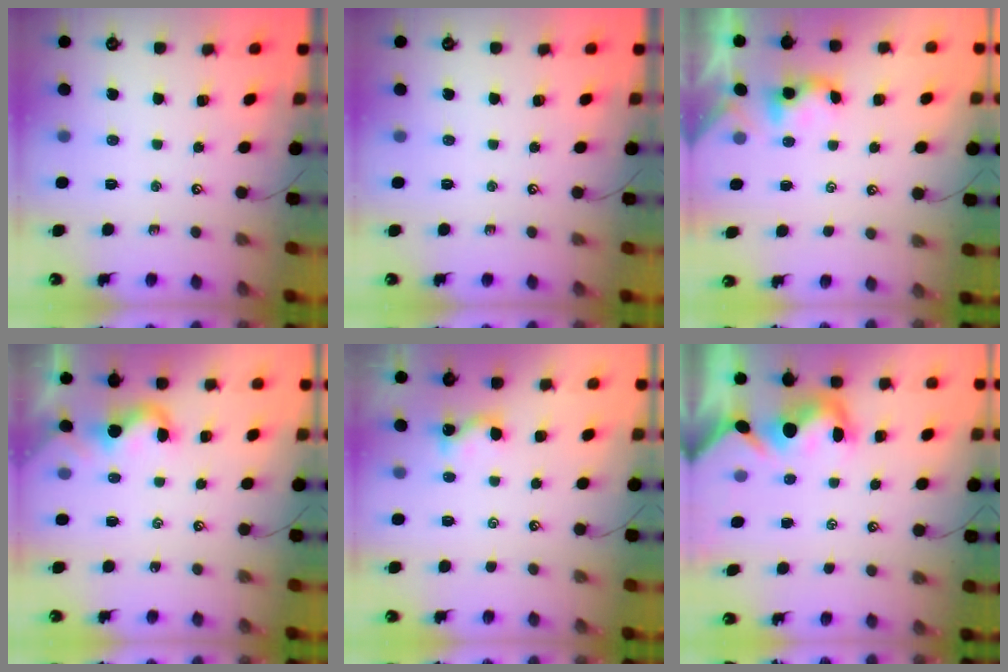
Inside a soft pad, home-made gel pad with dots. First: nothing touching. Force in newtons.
{"total": 0.0}
{"total": 1.4, "press": 1.4, "slide": 0.2}
{"total": 1.8, "press": 1.8, "slide": 0.3}
{"total": 2.1, "press": 2.1, "slide": 0.2}
{"total": 3.5, "press": 3.3, "slide": 1.2}